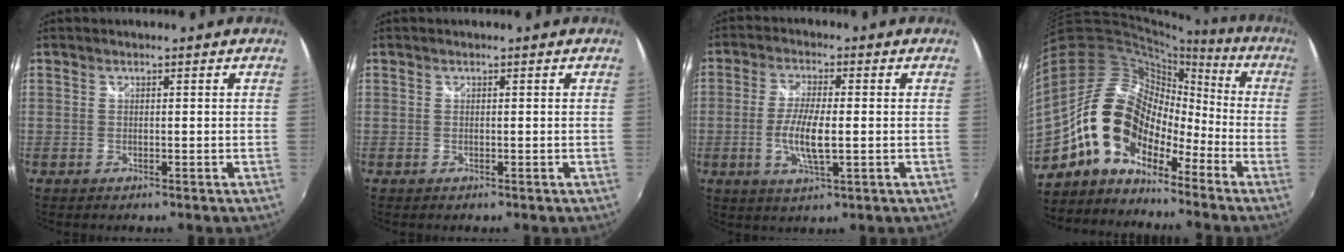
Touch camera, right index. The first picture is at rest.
{"total": 0.0}
{"total": 7.2, "force": [-1.1, 1.7, 6.9], "torque": [-0.140, -0.007, -0.021]}
{"total": 14.8, "force": [-8.9, 8.9, 7.9], "torque": [-0.139, 0.013, -0.171]}